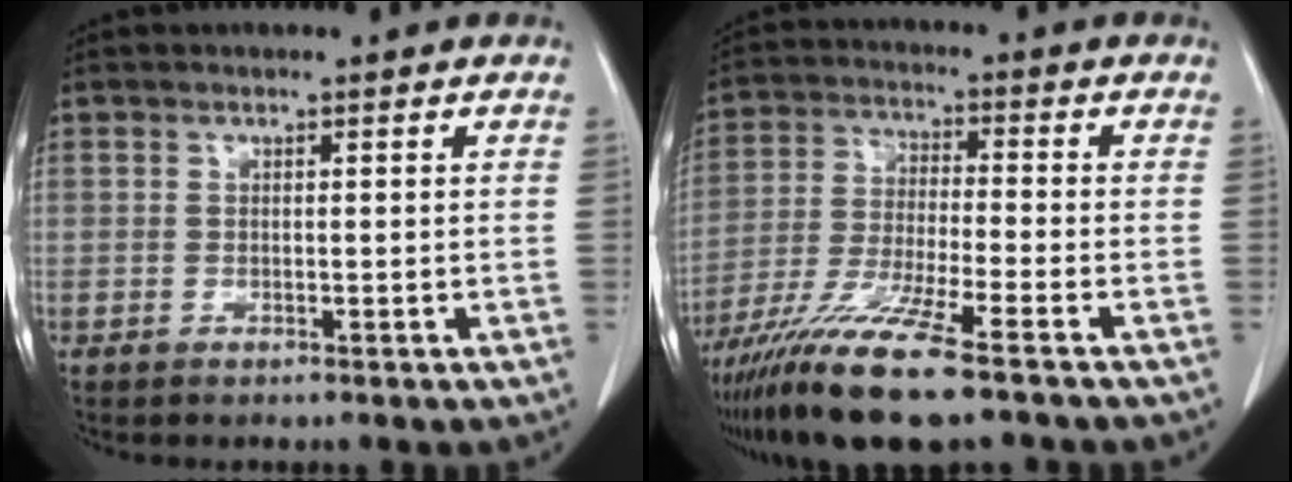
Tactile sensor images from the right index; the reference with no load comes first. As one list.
[{"total": 13.3, "force": [-9.5, 0.2, 9.4], "torque": [-0.183, -0.038, -0.171]}]